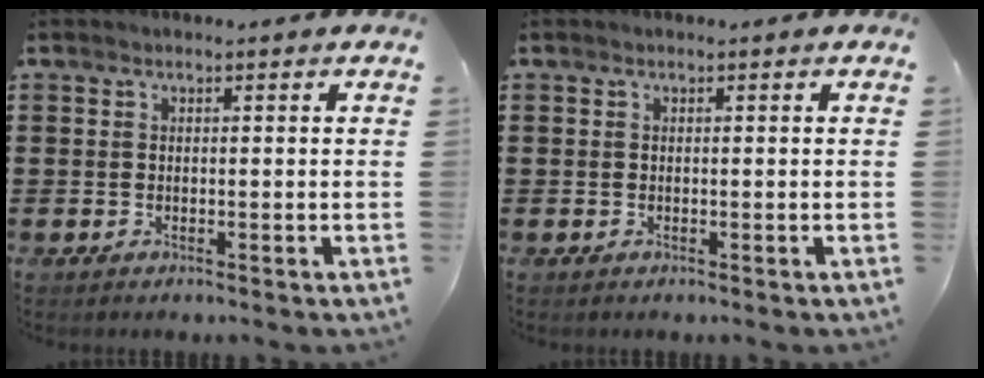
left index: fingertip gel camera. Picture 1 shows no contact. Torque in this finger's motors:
{"motor_torque": [0.00, 0.00, 0.03, 0.00]}